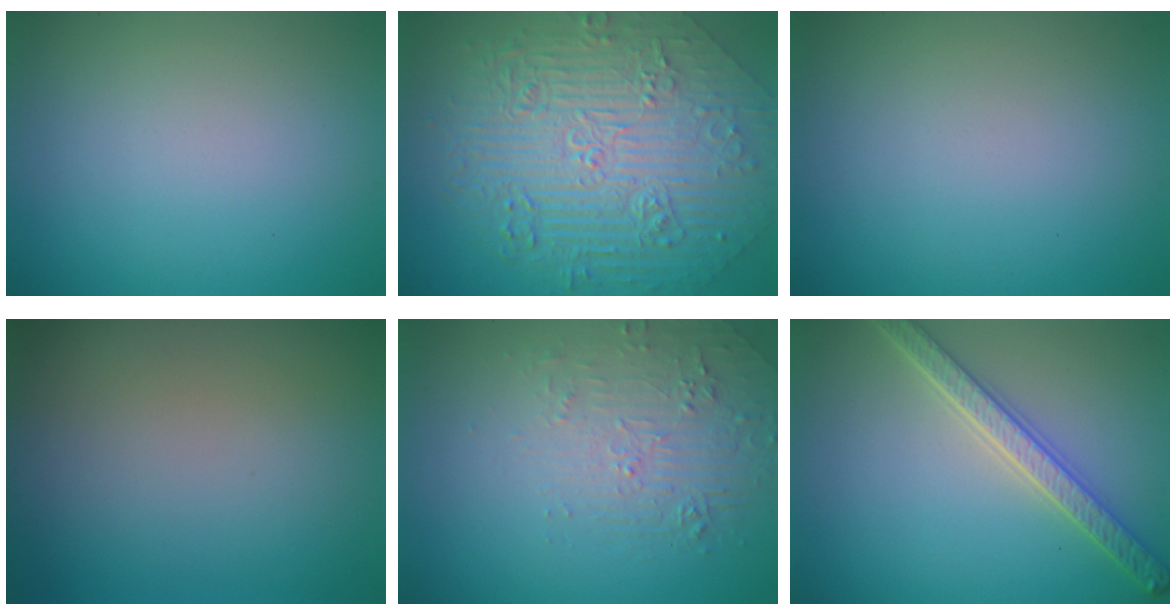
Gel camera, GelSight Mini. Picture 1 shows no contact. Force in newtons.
{"total": 11.1, "press": 7.5, "slide": 8.2}
{"total": 0.0}
{"total": 0.0}
{"total": 2.2, "press": 1.3, "slide": 1.8}
{"total": 4.1, "press": 3.5, "slide": 2.2}